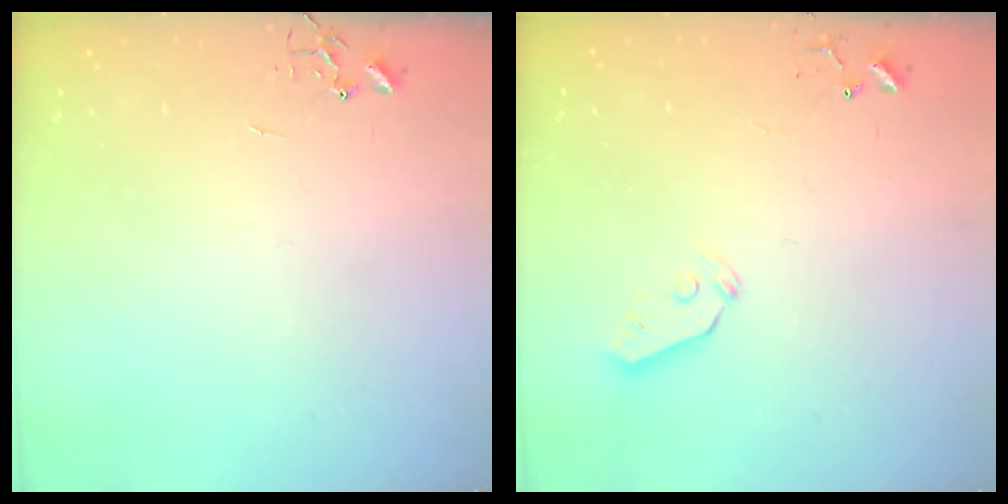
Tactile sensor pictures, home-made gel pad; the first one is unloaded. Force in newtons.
{"total": 3.8, "press": 3.8, "slide": 0.3}